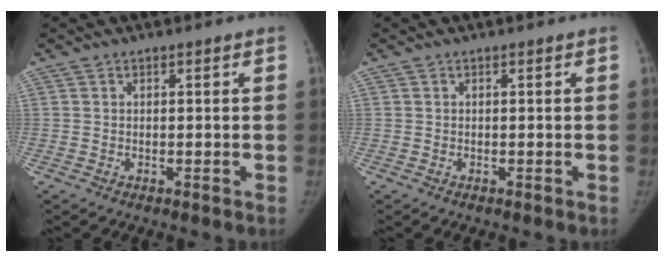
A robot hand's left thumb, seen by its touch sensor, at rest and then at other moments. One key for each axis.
{"total": 0.0}